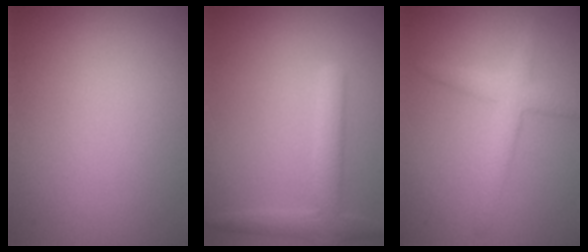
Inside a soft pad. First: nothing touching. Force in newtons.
{"total": 3.0, "press": 3.0, "slide": 0.1}
{"total": 2.8, "press": 2.8, "slide": 0.1}